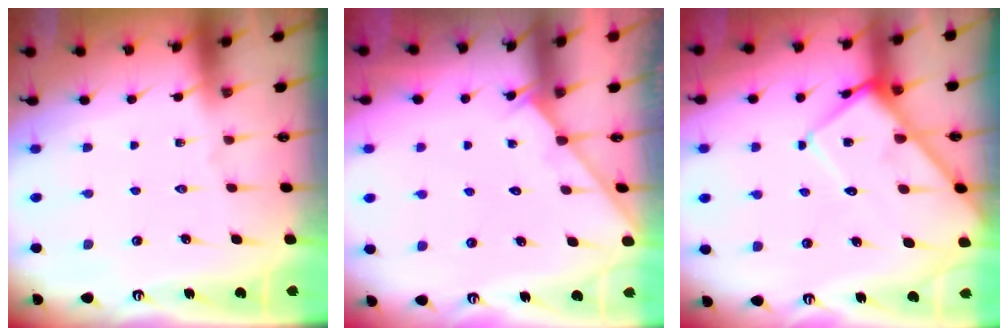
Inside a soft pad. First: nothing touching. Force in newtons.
{"total": 2.8, "press": 2.8, "slide": 0.3}
{"total": 12.1, "press": 12.1, "slide": 1.1}